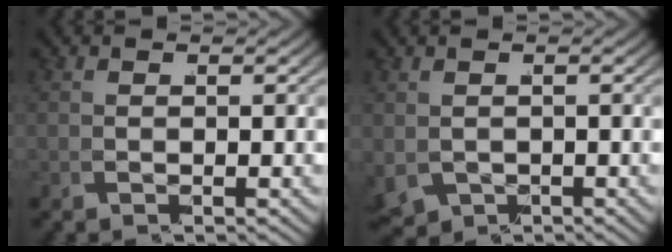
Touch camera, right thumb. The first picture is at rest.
{"total": 4.0, "force": [-1.1, 3.4, 1.8], "torque": [-0.052, -0.032, 0.002]}